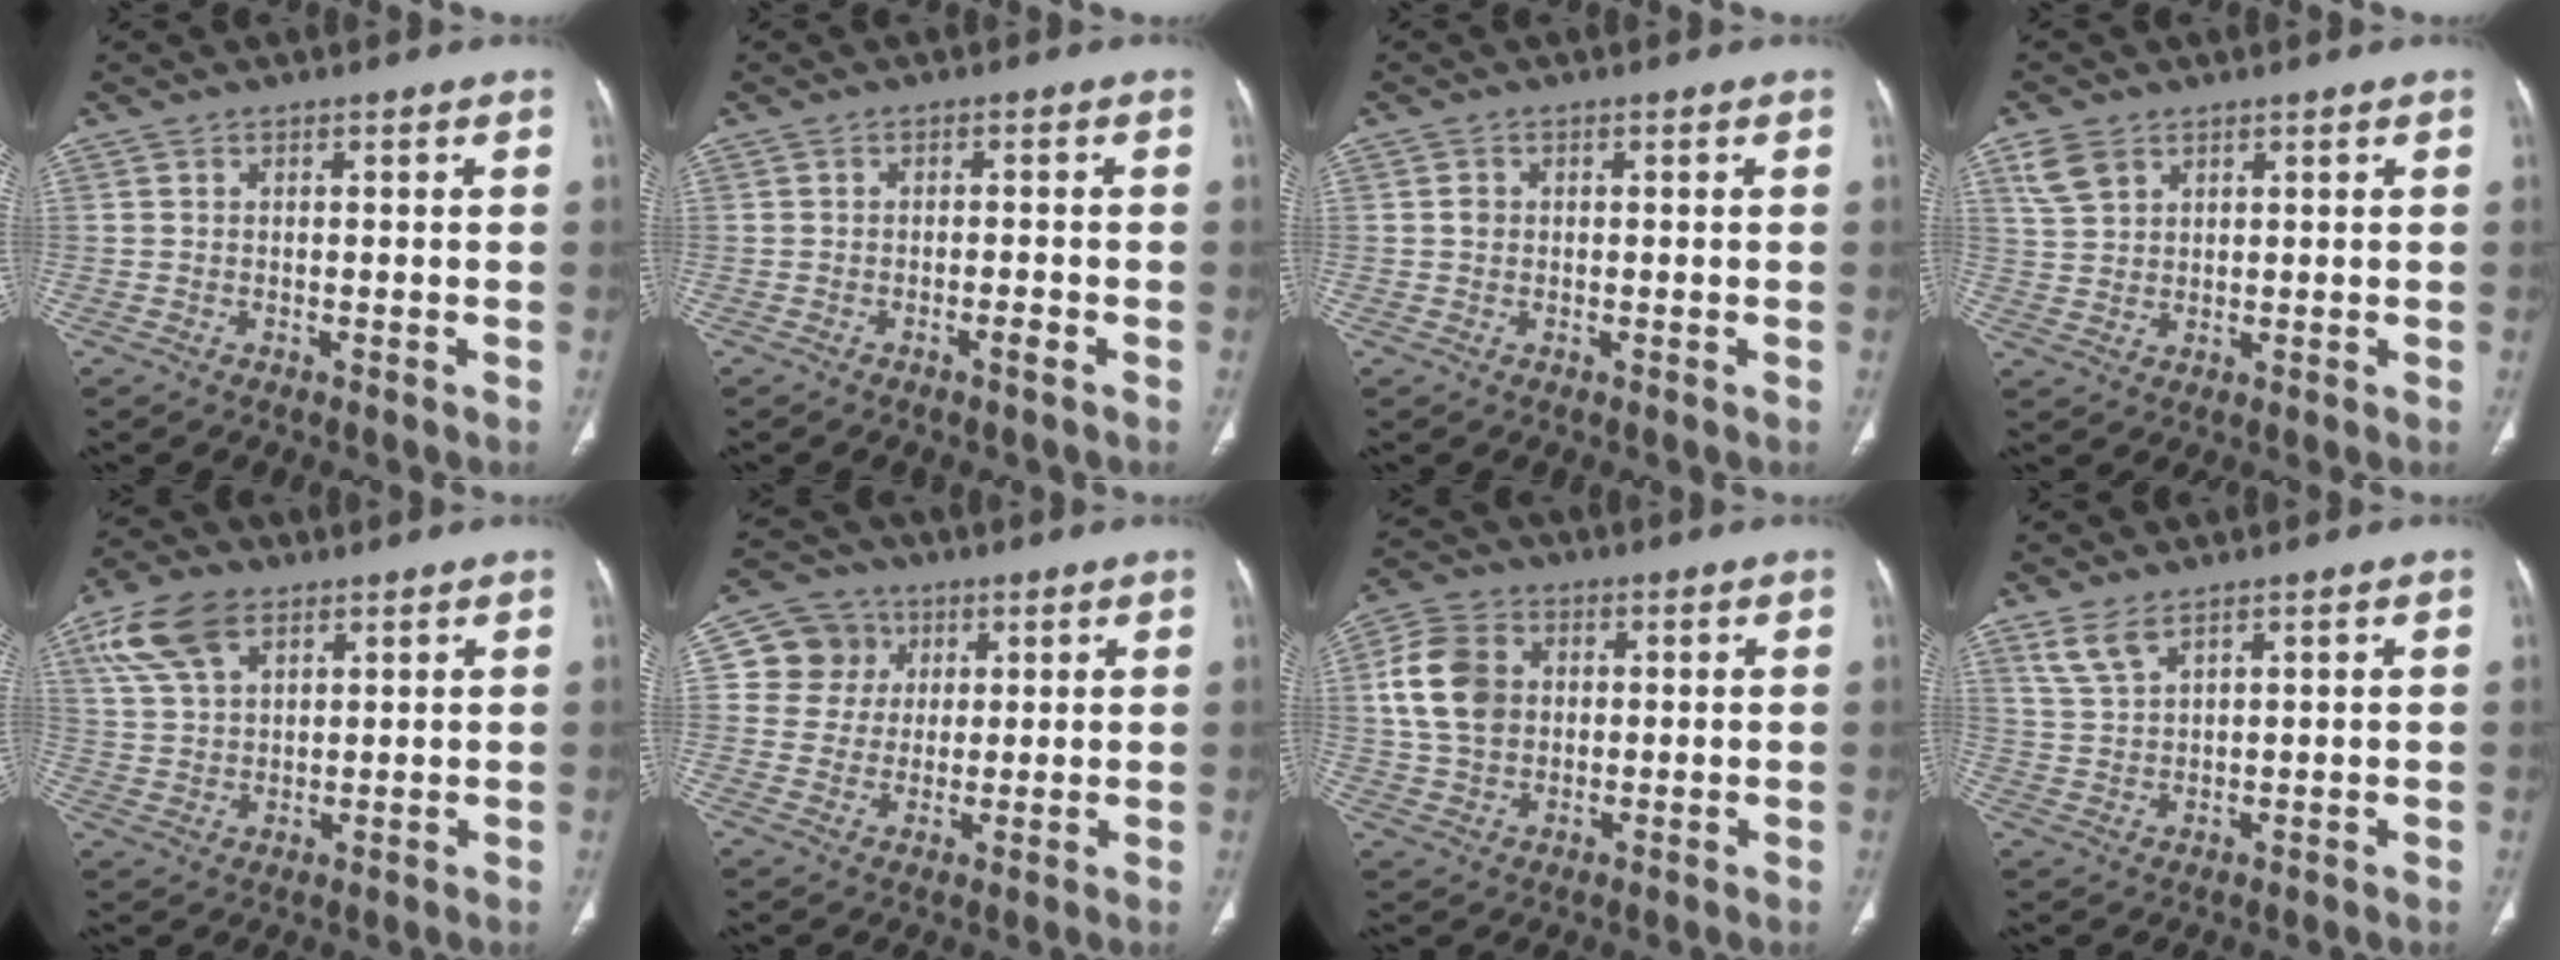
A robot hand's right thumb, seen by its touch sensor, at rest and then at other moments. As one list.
[{"total": 1.8, "force": [-1.2, 0.2, 1.4], "torque": [-0.028, 0.005, -0.020]}, {"total": 1.3, "force": [0.1, 1.2, 0.6], "torque": [-0.008, 0.002, 0.004]}, {"total": 4.9, "force": [2.8, 3.3, 2.3], "torque": [-0.036, -0.006, 0.062]}, {"total": 10.6, "force": [5.5, 6.3, 6.4], "torque": [-0.116, -0.004, 0.110]}, {"total": 8.4, "force": [2.5, 7.9, 1.4], "torque": [0.011, 0.000, 0.042]}, {"total": 11.1, "force": [1.8, 8.6, 6.8], "torque": [-0.117, 0.006, 0.034]}, {"total": 4.6, "force": [3.3, 1.6, 2.7], "torque": [-0.057, -0.011, 0.078]}]